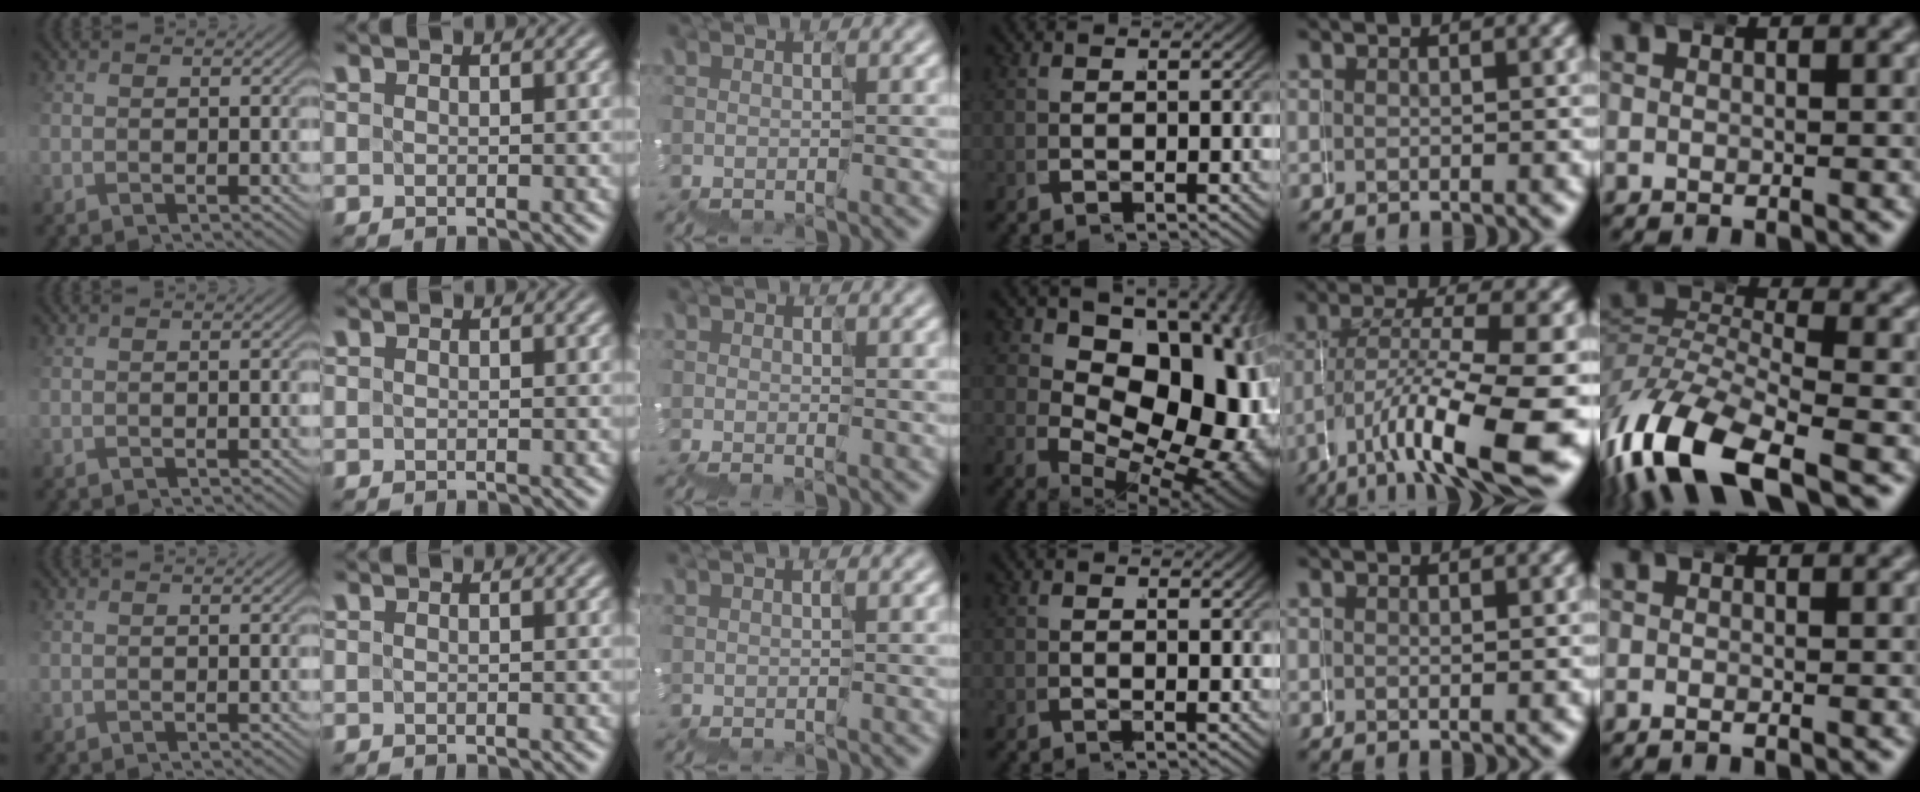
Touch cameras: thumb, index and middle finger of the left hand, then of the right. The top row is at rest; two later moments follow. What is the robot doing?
{"motion": "wrap", "object": "duck tape"}